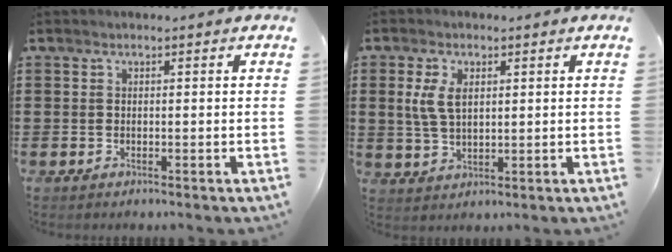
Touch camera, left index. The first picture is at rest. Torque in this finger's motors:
{"motor_torque": [0.65, 0.66, 0.34, 0.14]}